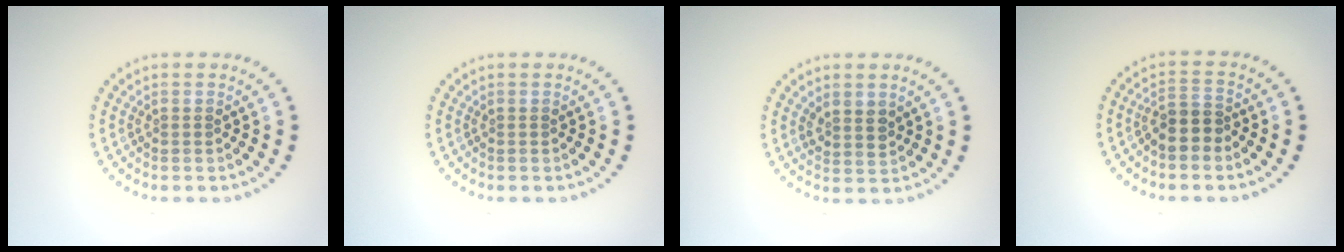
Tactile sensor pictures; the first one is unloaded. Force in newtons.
{"total": 0.0}
{"total": 1.9, "press": 1.7, "slide": 1.0}
{"total": 2.6, "press": 2.3, "slide": 1.3}